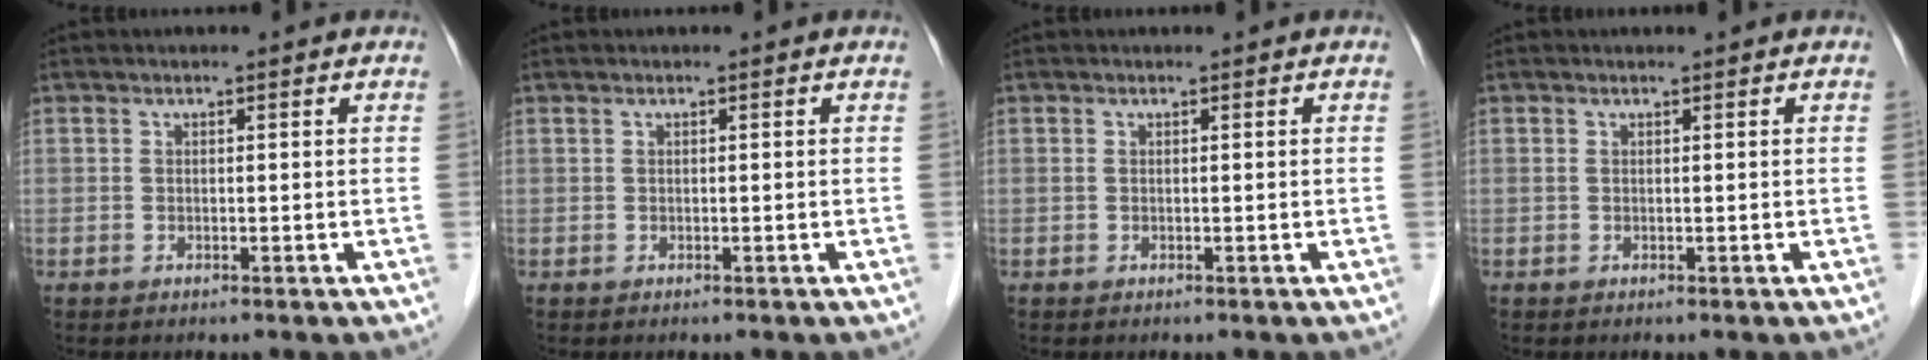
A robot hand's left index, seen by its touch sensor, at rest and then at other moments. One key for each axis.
{"total": 0.0}
{"total": 0.0}
{"total": 0.0}